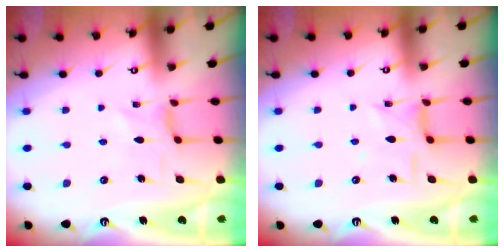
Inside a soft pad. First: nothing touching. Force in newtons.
{"total": 6.8, "press": 6.8, "slide": 0.4}